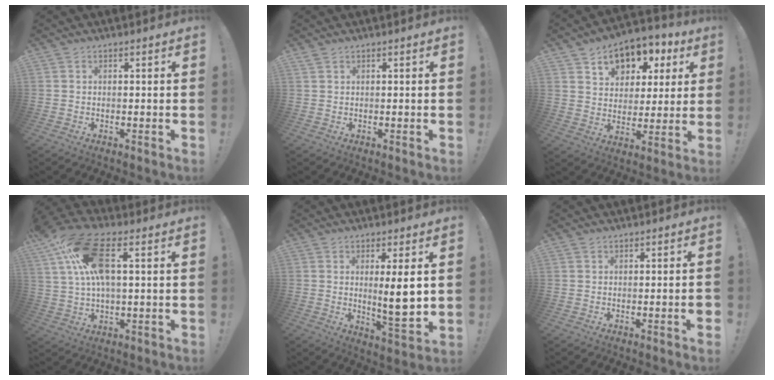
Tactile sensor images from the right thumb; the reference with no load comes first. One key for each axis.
{"total": 0.6, "fx": 0.4, "fy": 0.1, "fz": 0.4, "tx": -0.009, "ty": 0.001, "tz": 0.009}
{"total": 10.8, "fx": 5.7, "fy": 7.9, "fz": 4.7, "tx": -0.055, "ty": -0.037, "tz": 0.106}
{"total": 16.7, "fx": 4.9, "fy": 7.5, "fz": 14.1, "tx": -0.264, "ty": -0.007, "tz": 0.086}
{"total": 9.8, "fx": 1.6, "fy": 1.3, "fz": 9.6, "tx": -0.137, "ty": -0.018, "tz": 0.025}
{"total": 1.7, "fx": -0.6, "fy": -0.1, "fz": 1.6, "tx": -0.019, "ty": -0.002, "tz": -0.012}